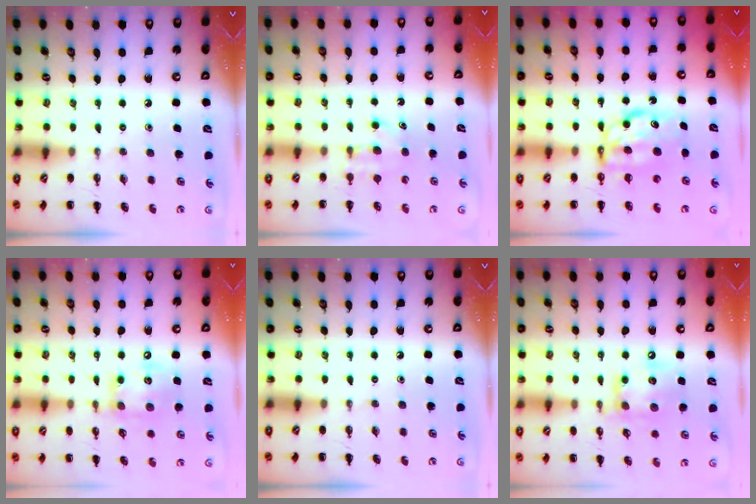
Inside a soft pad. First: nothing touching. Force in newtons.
{"total": 5.0, "press": 4.8, "slide": 1.4}
{"total": 6.7, "press": 6.6, "slide": 1.2}
{"total": 12.3, "press": 12.2, "slide": 1.9}
{"total": 0.0}
{"total": 14.1, "press": 13.9, "slide": 1.9}